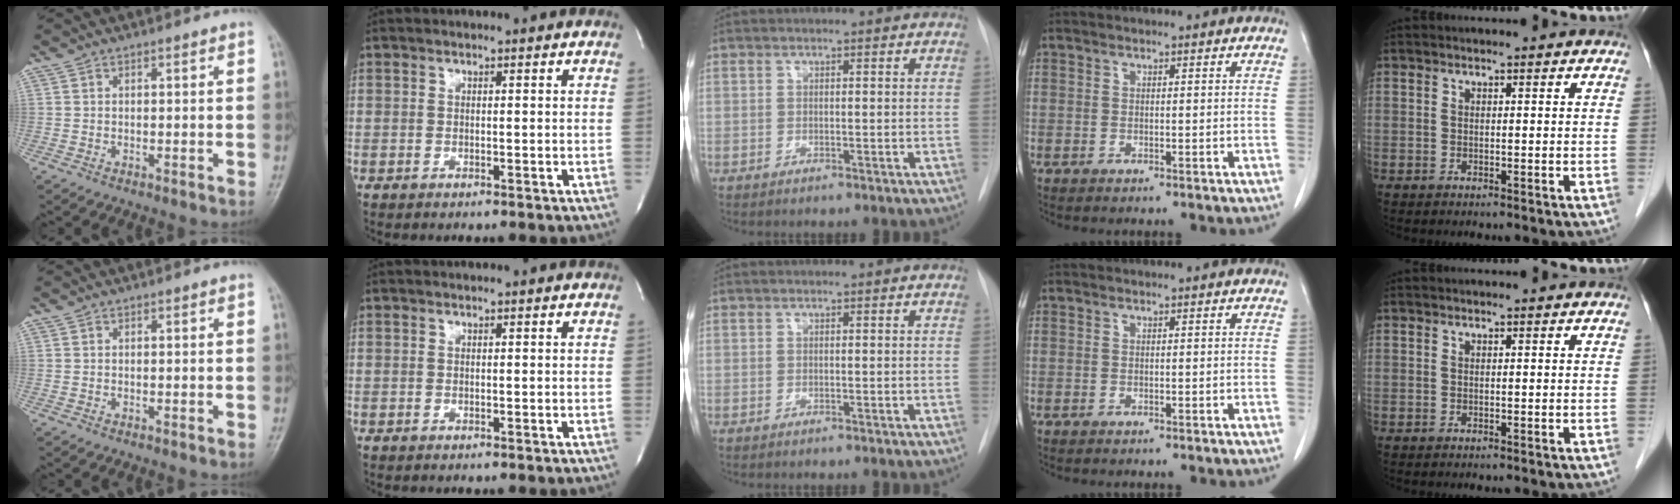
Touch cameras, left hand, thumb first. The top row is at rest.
{}